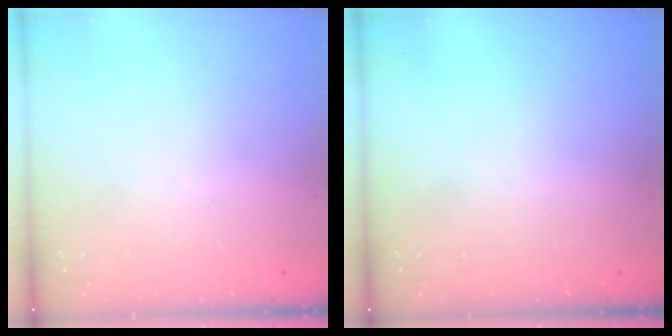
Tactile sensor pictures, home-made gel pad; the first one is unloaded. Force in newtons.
{"total": 0.0}